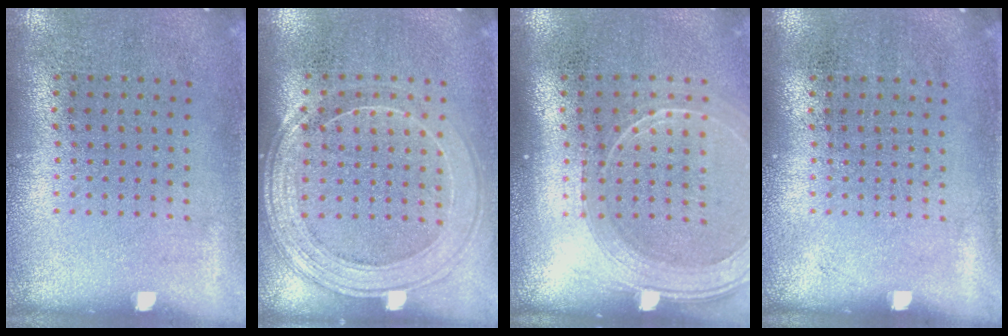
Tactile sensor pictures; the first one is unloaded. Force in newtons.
{"total": 1.6, "press": 1.5, "slide": 0.6}
{"total": 2.0, "press": 1.8, "slide": 0.8}
{"total": 0.0}